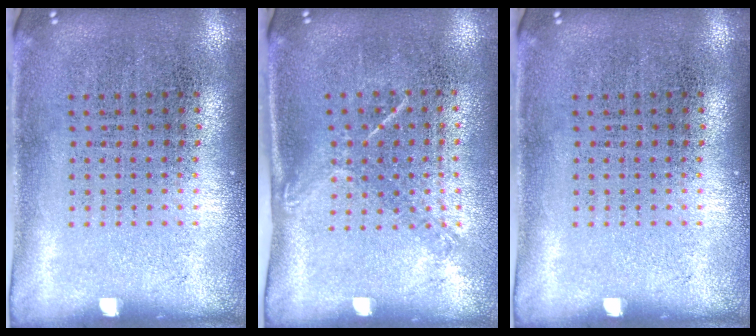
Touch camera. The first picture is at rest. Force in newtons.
{"total": 1.4, "press": 1.0, "slide": 1.0}
{"total": 0.0}